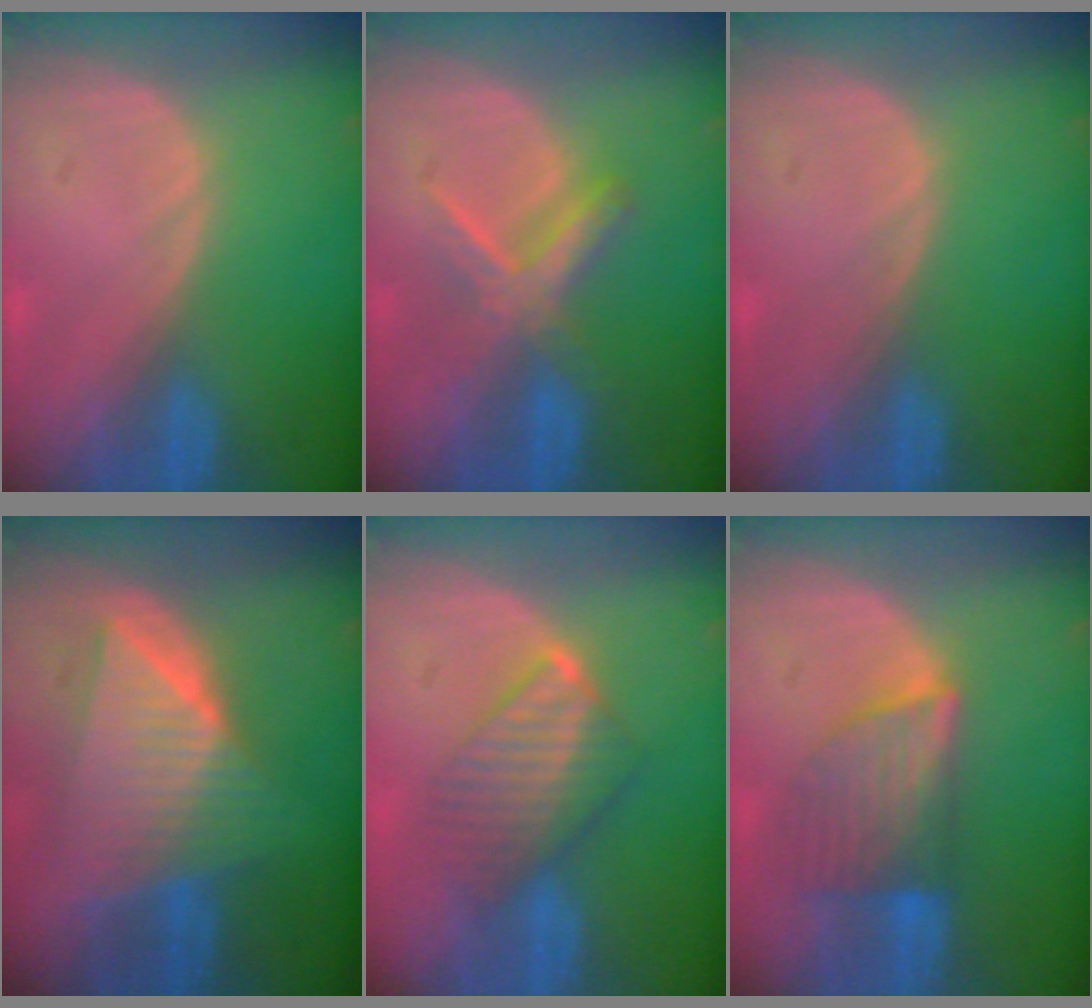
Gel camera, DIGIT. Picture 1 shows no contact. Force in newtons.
{"total": 5.5, "press": 5.5, "slide": 0.7}
{"total": 0.0}
{"total": 9.6, "press": 9.6, "slide": 0.8}
{"total": 6.4, "press": 6.3, "slide": 0.8}
{"total": 6.9, "press": 6.7, "slide": 1.6}